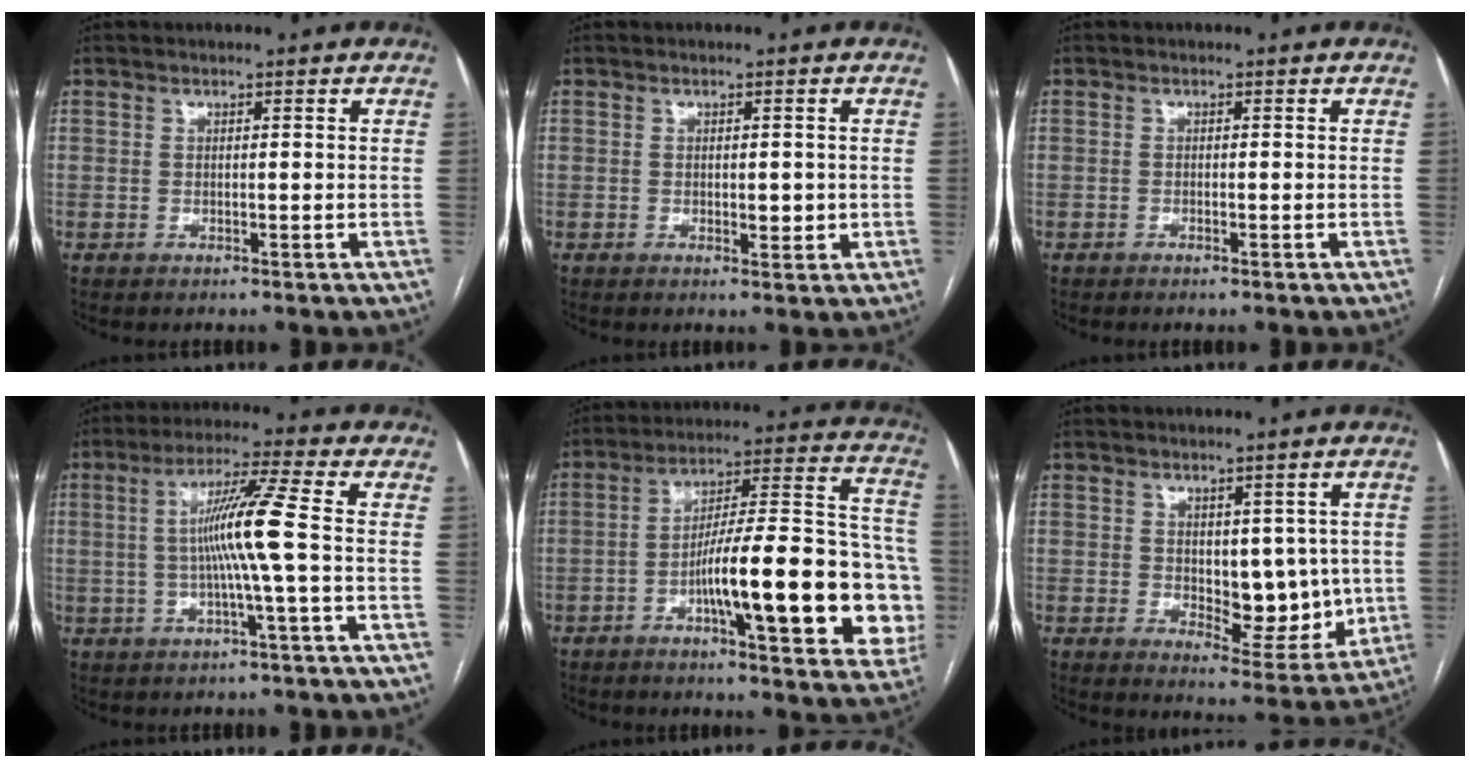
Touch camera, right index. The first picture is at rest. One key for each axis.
{"total": 2.3, "fx": -0.1, "fy": 1.2, "fz": 1.9, "tx": -0.023, "ty": -0.002, "tz": 0.004}
{"total": 0.7, "fx": -0.5, "fy": 0.0, "fz": 0.5, "tx": -0.013, "ty": -0.001, "tz": -0.008}
{"total": 8.7, "fx": -0.4, "fy": -1.5, "fz": 8.5, "tx": -0.159, "ty": 0.007, "tz": -0.007}
{"total": 22.2, "fx": -6.2, "fy": 4.0, "fz": 20.9, "tx": -0.234, "ty": 0.031, "tz": -0.078}
{"total": 8.7, "fx": 0.1, "fy": 4.6, "fz": 7.5, "tx": -0.082, "ty": -0.005, "tz": 0.021}